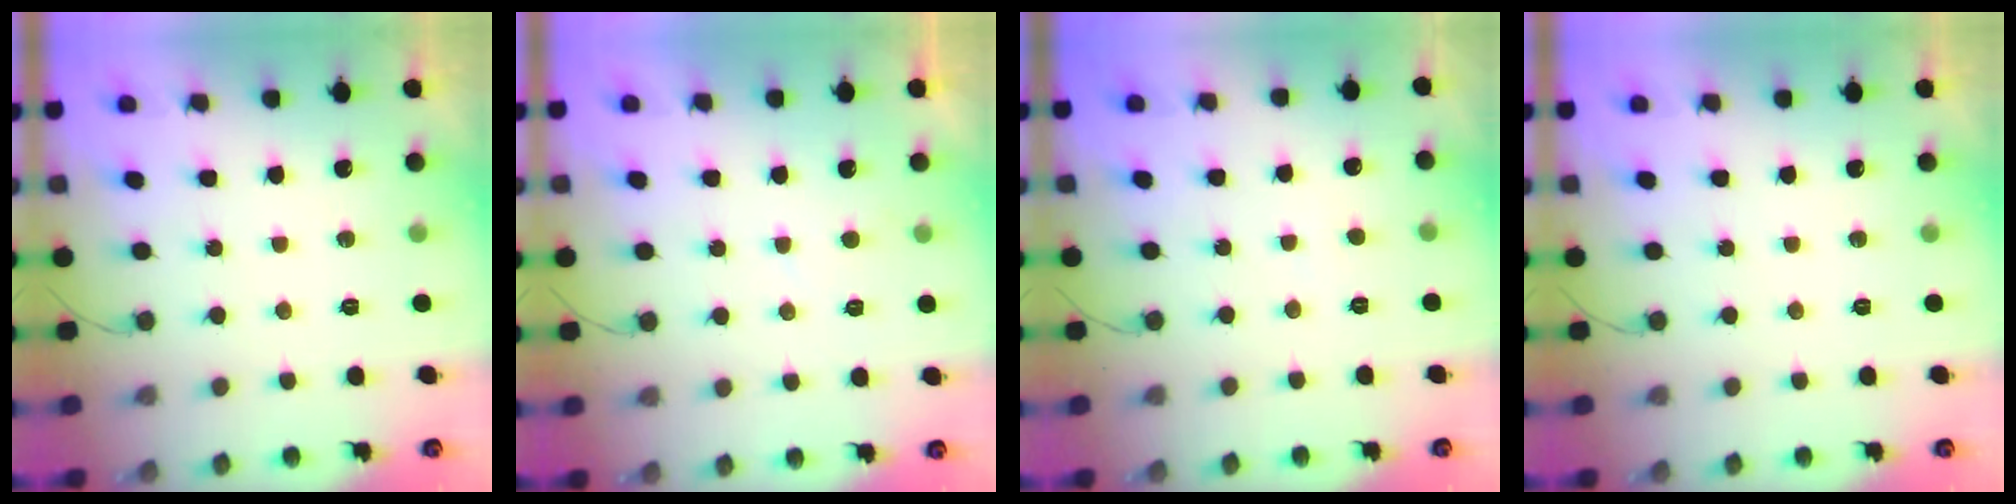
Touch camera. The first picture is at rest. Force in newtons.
{"total": 2.1, "press": 2.1, "slide": 0.2}
{"total": 2.2, "press": 2.2, "slide": 0.2}
{"total": 0.0}